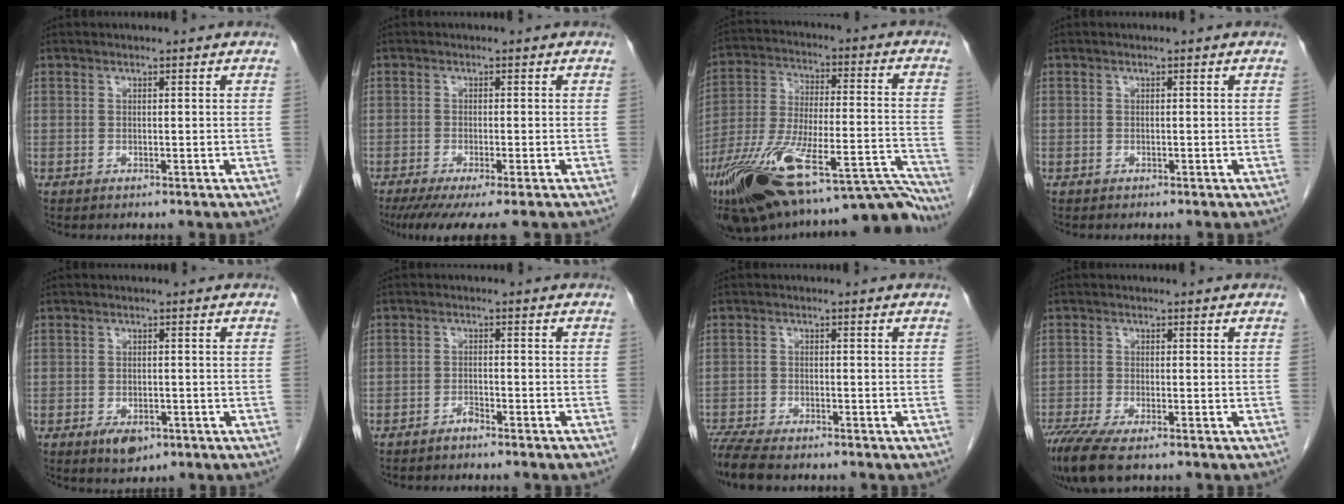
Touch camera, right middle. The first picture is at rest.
{"total": 8.1, "force": [-6.3, 0.4, 5.0], "torque": [-0.065, -0.019, -0.099]}
{"total": 30.6, "force": [-23.2, 7.0, 18.7], "torque": [-0.281, -0.004, -0.354]}
{"total": 0.0}
{"total": 3.6, "force": [-2.0, 1.9, 2.3], "torque": [-0.040, -0.002, -0.024]}
{"total": 1.9, "force": [-1.8, 0.0, 0.7], "torque": [-0.014, 0.001, -0.031]}
{"total": 8.5, "force": [-7.2, 1.9, 4.0], "torque": [-0.072, -0.018, -0.122]}
{"total": 7.4, "force": [-5.4, 1.6, 4.8], "torque": [-0.088, -0.018, -0.093]}